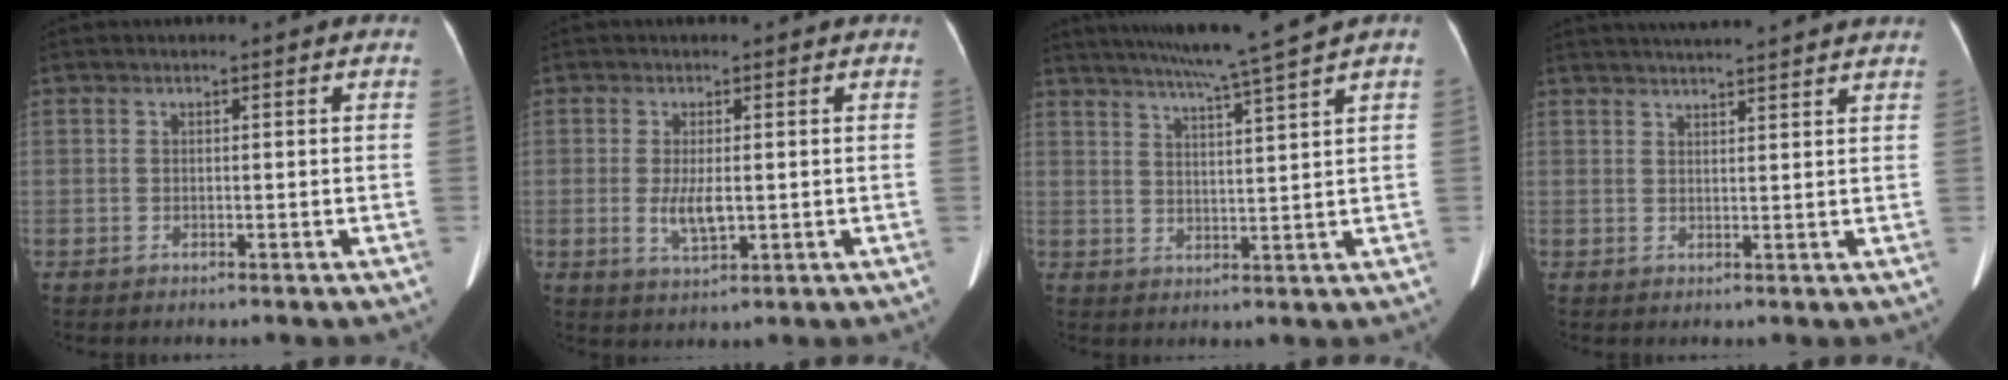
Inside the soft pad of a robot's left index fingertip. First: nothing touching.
{"total": 3.9, "force": [0.0, 1.2, 3.7], "torque": [-0.072, -0.008, 0.004]}
{"total": 10.1, "force": [8.3, -2.3, 5.4], "torque": [-0.088, -0.003, 0.123]}
{"total": 10.9, "force": [10.1, -0.3, 4.0], "torque": [-0.066, 0.027, 0.128]}